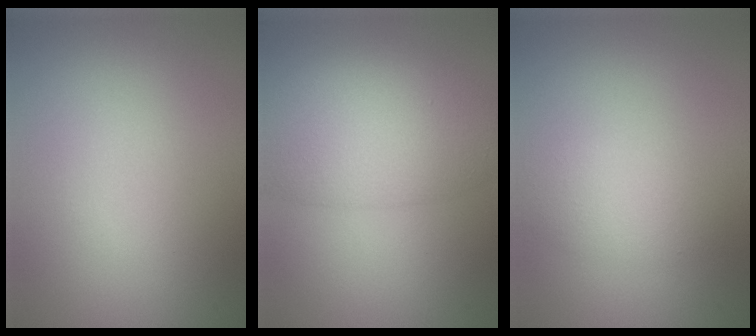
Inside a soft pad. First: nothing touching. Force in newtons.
{"total": 6.9, "press": 6.9, "slide": 0.2}
{"total": 2.2, "press": 2.2, "slide": 0.0}